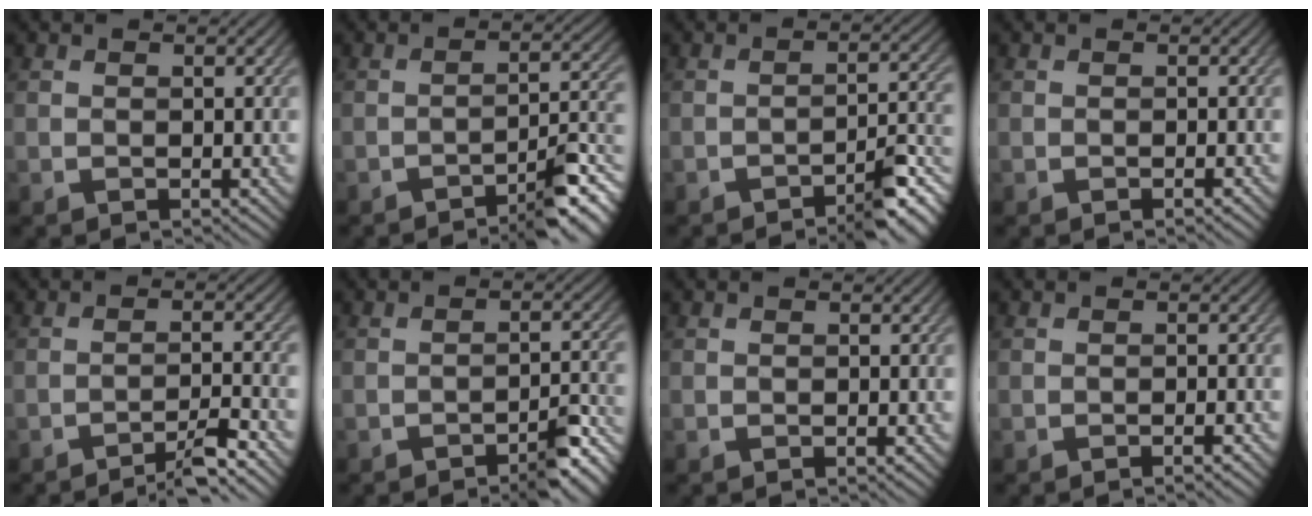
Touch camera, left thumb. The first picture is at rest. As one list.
[{"total": 7.0, "force": [-4.7, 1.3, 5.0], "torque": [-0.065, 0.009, -0.070]}, {"total": 6.2, "force": [-4.2, 1.2, 4.4], "torque": [-0.056, 0.007, -0.060]}, {"total": 0.7, "force": [-0.4, 0.0, 0.6], "torque": [-0.007, 0.002, -0.010]}, {"total": 4.6, "force": [-3.5, 0.4, 3.0], "torque": [-0.042, 0.015, -0.067]}, {"total": 5.1, "force": [-3.6, 1.1, 3.5], "torque": [-0.045, 0.007, -0.049]}, {"total": 0.0}, {"total": 1.3, "force": [-0.7, 0.1, 1.0], "torque": [-0.011, 0.005, -0.017]}]